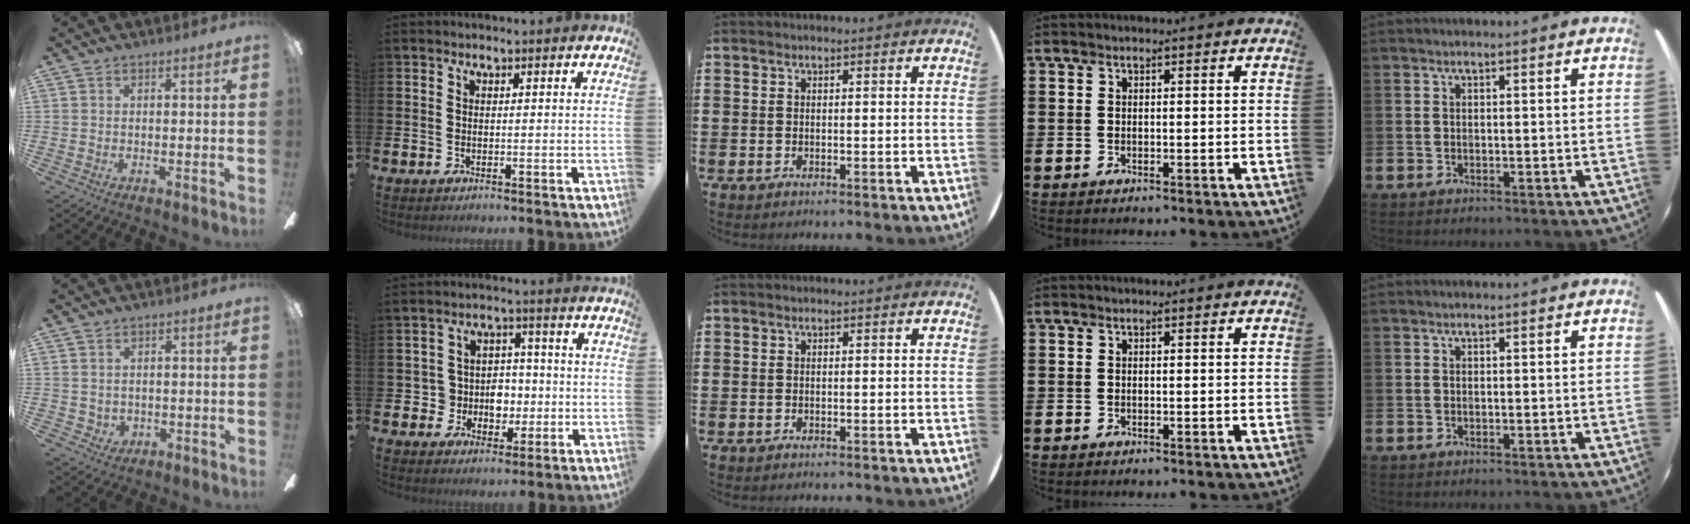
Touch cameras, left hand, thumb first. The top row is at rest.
{"thumb": {"total": 2.1, "force": [0.8, 1.9, 0.5], "torque": [-0.012, -0.001, 0.014]}, "index": {"total": 5.1, "force": [-0.9, 4.9, 1.2], "torque": [-0.027, 0.005, -0.024]}}